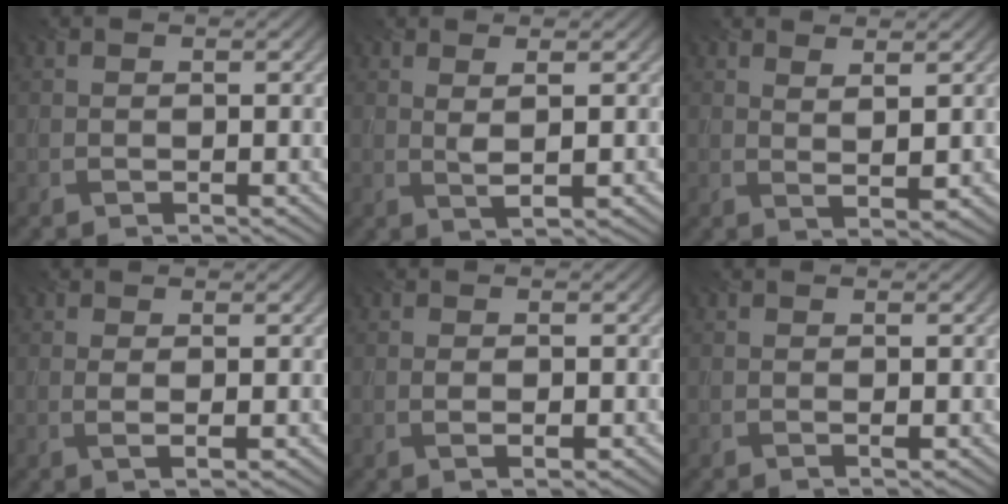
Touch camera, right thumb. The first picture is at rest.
{"total": 1.8, "force": [1.0, 0.1, 1.5], "torque": [-0.039, -0.005, 0.020]}
{"total": 2.3, "force": [1.7, 0.3, 1.6], "torque": [-0.034, -0.008, 0.035]}
{"total": 1.1, "force": [0.5, 0.2, 0.9], "torque": [-0.026, -0.001, 0.007]}
{"total": 1.1, "force": [0.0, 0.6, 0.9], "torque": [-0.020, -0.005, 0.002]}
{"total": 0.0}